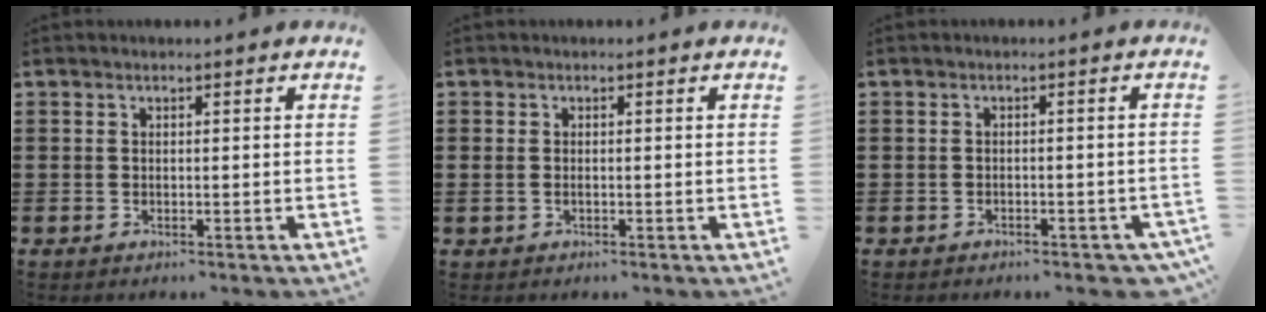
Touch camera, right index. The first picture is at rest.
{"total": 1.0, "force": [-0.2, 0.5, 0.9], "torque": [-0.025, -0.002, -0.007]}
{"total": 1.6, "force": [-1.5, 0.3, 0.5], "torque": [-0.013, -0.002, -0.030]}